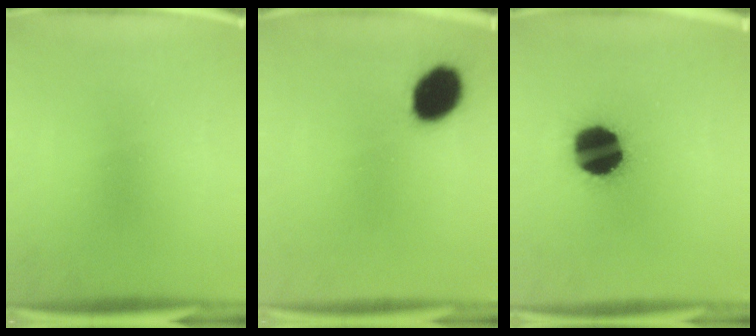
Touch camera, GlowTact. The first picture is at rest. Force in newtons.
{"total": 11.7}
{"total": 19.1}